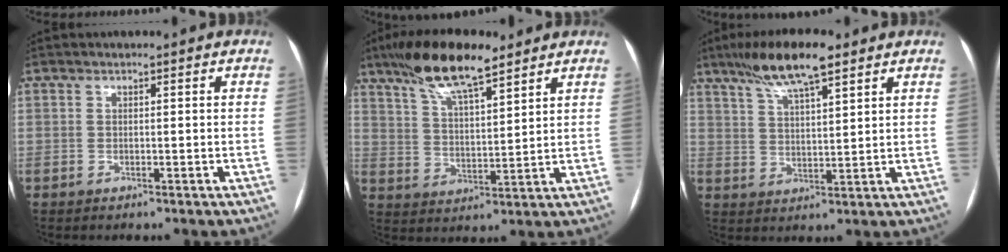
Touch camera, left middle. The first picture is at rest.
{"total": 12.7, "force": [9.4, 2.5, 8.2], "torque": [-0.157, 0.015, 0.168]}
{"total": 10.3, "force": [7.2, 1.6, 7.1], "torque": [-0.134, 0.014, 0.126]}